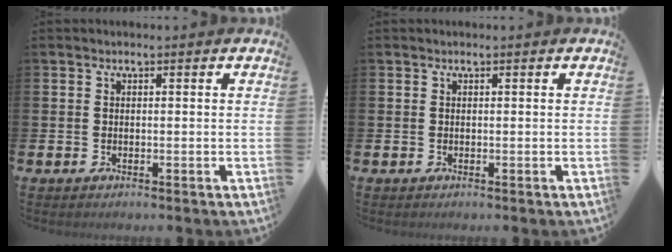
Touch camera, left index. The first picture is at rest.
{"total": 0.0}